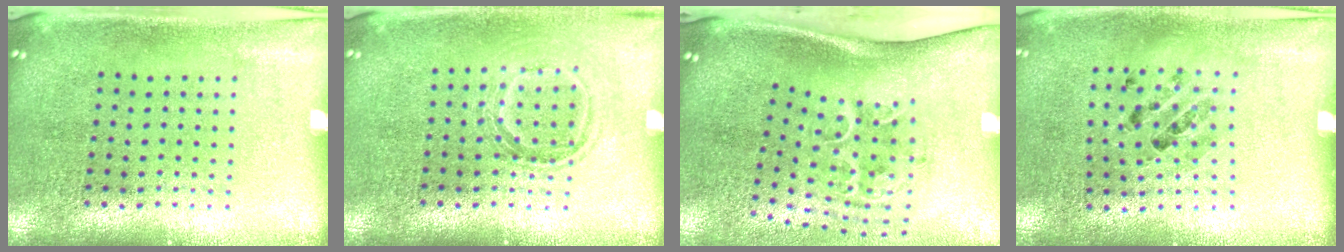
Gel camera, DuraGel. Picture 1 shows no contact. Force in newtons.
{"total": 1.1, "press": 1.0, "slide": 0.6}
{"total": 2.2, "press": 1.3, "slide": 1.8}
{"total": 0.9, "press": 0.7, "slide": 0.5}